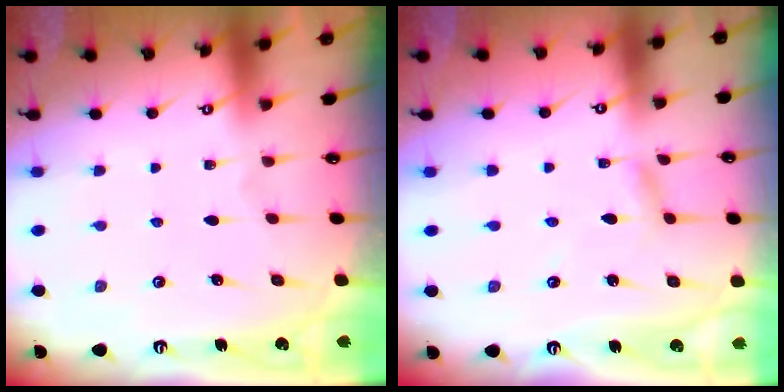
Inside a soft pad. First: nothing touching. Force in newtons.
{"total": 2.3, "press": 2.3, "slide": 0.1}